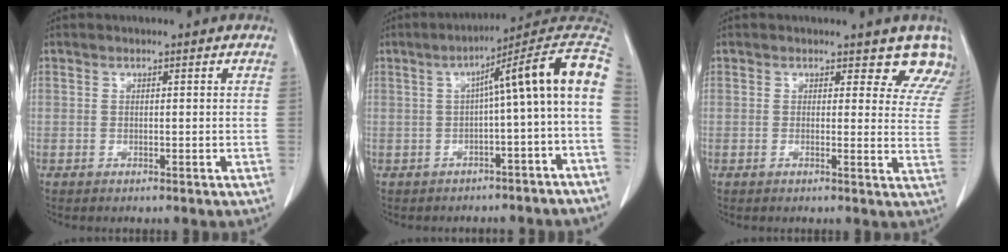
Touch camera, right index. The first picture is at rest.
{"total": 12.2, "force": [-0.3, -0.2, 12.2], "torque": [-0.161, 0.044, -0.015]}
{"total": 7.0, "force": [6.2, 2.8, 1.4], "torque": [0.027, -0.020, 0.030]}